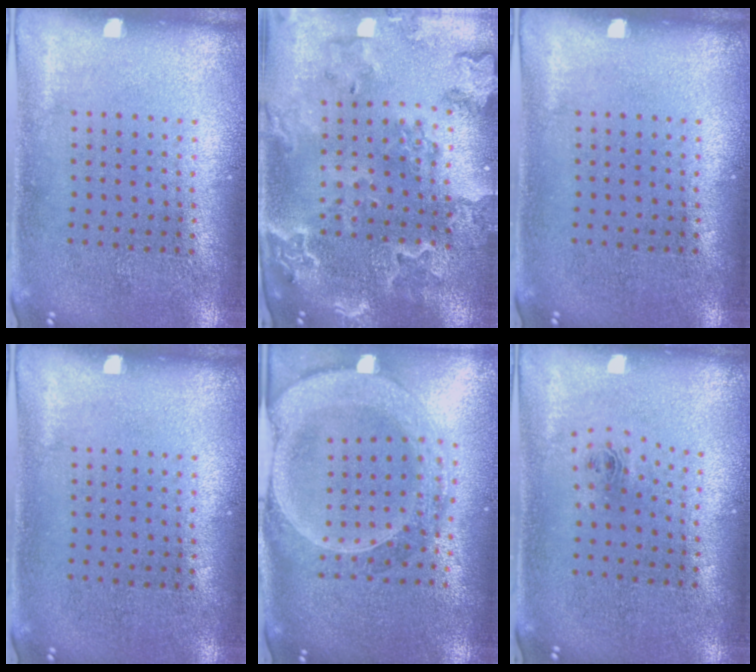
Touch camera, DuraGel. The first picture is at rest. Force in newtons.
{"total": 2.2, "press": 2.1, "slide": 0.4}
{"total": 0.0}
{"total": 0.0}
{"total": 2.8, "press": 2.4, "slide": 1.3}
{"total": 0.9, "press": 0.4, "slide": 0.8}